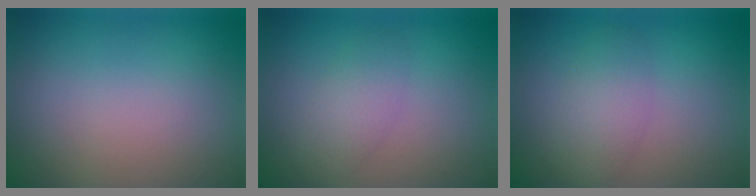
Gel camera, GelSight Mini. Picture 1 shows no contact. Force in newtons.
{"total": 2.3, "press": 2.3, "slide": 0.1}
{"total": 2.8, "press": 2.8, "slide": 0.1}